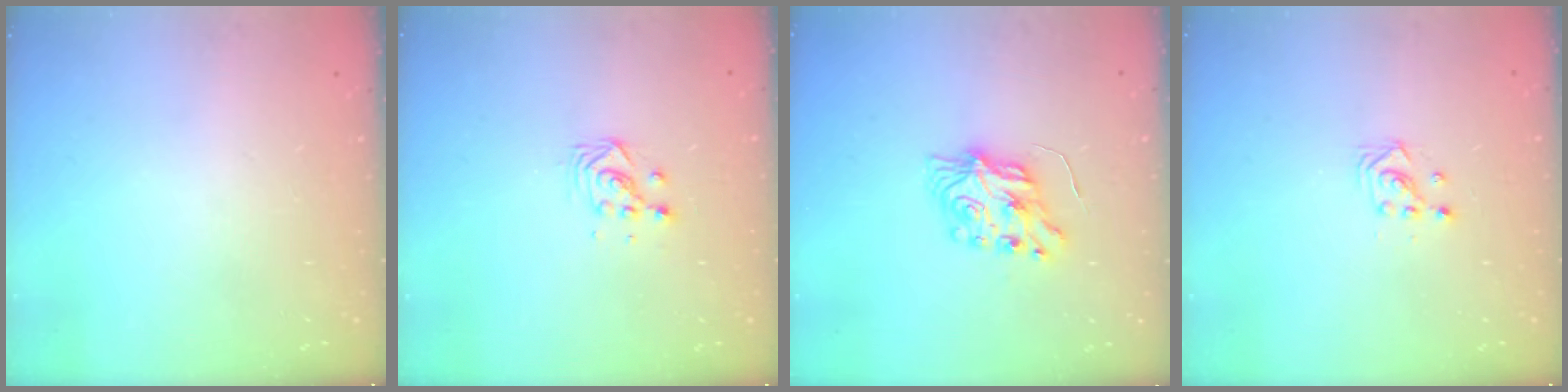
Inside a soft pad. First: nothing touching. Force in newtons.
{"total": 3.4, "press": 3.4, "slide": 0.2}
{"total": 7.3, "press": 7.3, "slide": 0.2}
{"total": 2.9, "press": 2.9, "slide": 0.3}